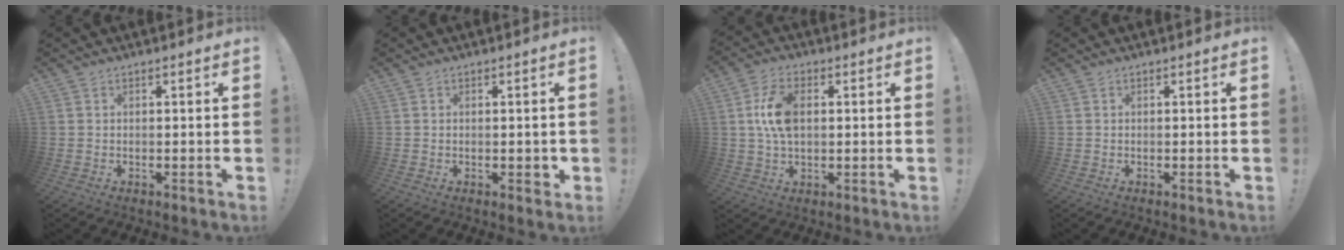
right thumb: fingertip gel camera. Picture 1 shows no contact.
{"total": 1.9, "force": [-0.2, 1.2, 1.4], "torque": [-0.014, 0.001, -0.003]}
{"total": 10.2, "force": [1.3, 6.1, 8.0], "torque": [-0.151, 0.004, 0.024]}
{"total": 0.0}